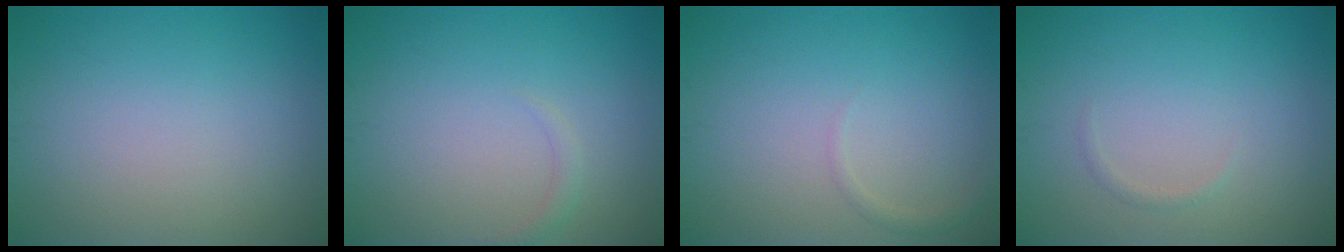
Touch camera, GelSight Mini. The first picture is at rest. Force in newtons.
{"total": 0.8, "press": 0.8, "slide": 0.1}
{"total": 0.8, "press": 0.8, "slide": 0.1}
{"total": 0.6, "press": 0.6, "slide": 0.0}